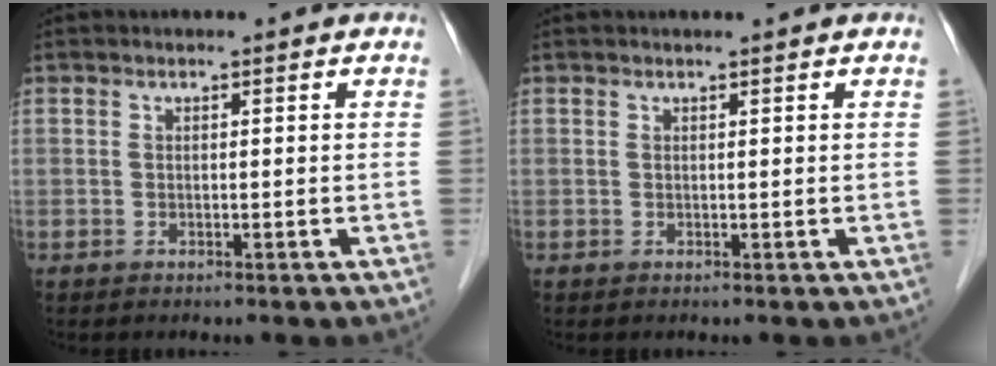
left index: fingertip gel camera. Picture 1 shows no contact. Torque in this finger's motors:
{"motor_torque": [0.25, -0.15, 0.00, 0.00]}